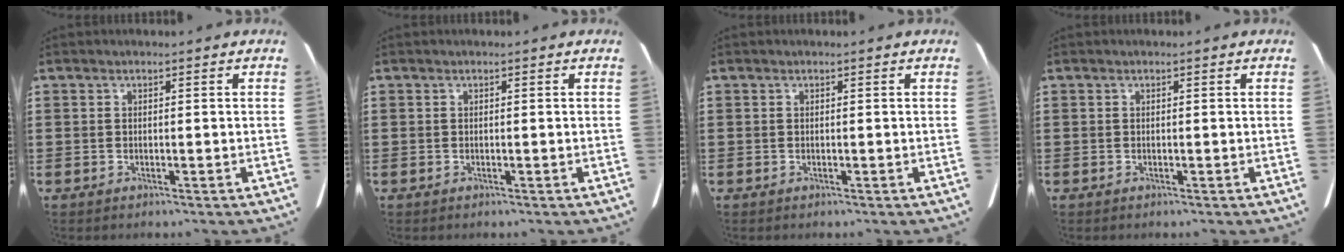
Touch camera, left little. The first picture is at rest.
{"total": 0.0}
{"total": 0.0}
{"total": 0.0}